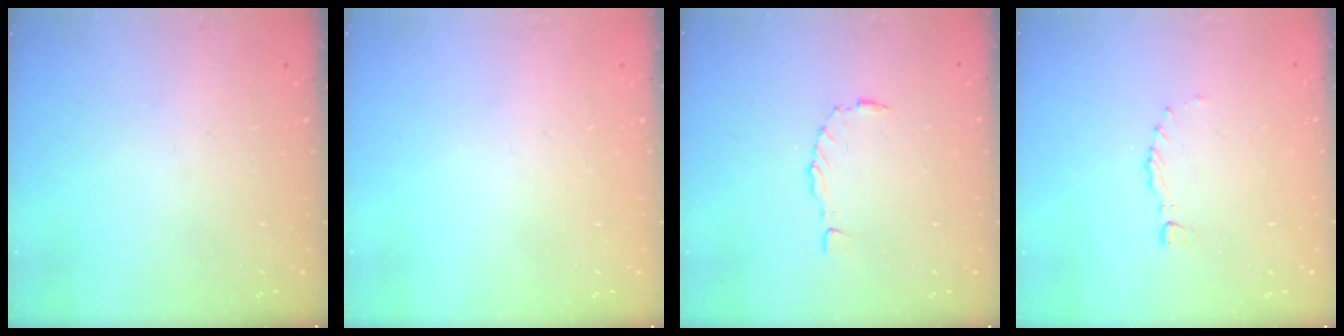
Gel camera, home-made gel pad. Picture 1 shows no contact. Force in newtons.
{"total": 0.0}
{"total": 1.9, "press": 1.9, "slide": 0.3}
{"total": 0.0}